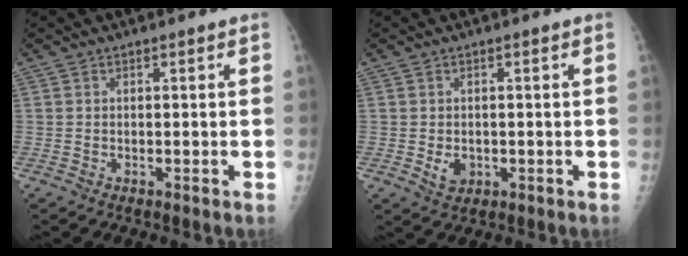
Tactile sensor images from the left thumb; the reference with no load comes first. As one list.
[{"total": 3.0, "force": [-0.4, 2.4, 1.8], "torque": [-0.021, -0.002, 0.001]}]